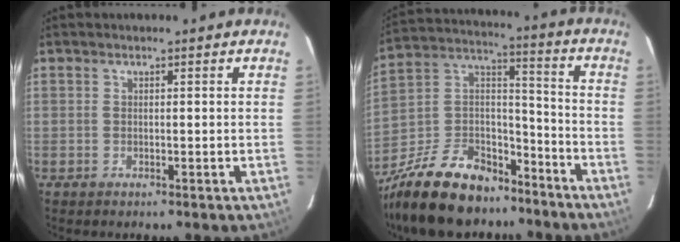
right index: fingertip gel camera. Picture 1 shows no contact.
{"total": 23.5, "force": [-16.6, 11.8, 11.7], "torque": [-0.258, 0.032, -0.267]}